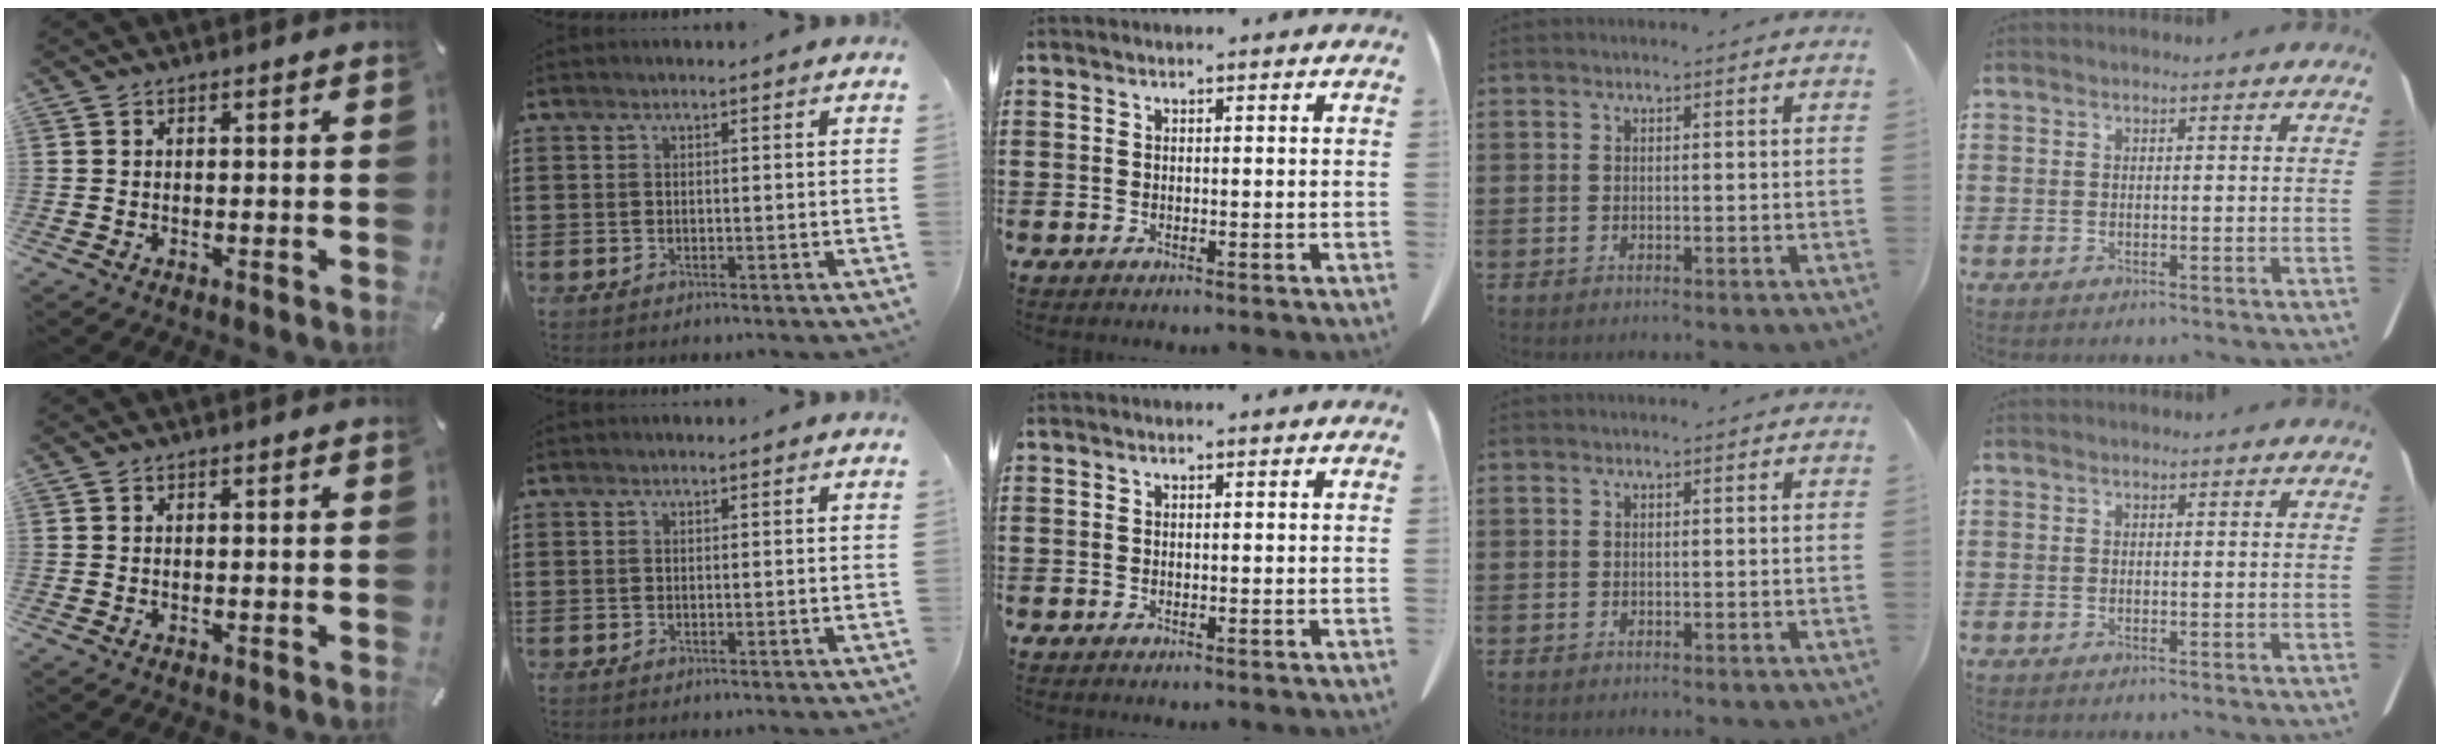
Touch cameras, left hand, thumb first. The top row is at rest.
{}